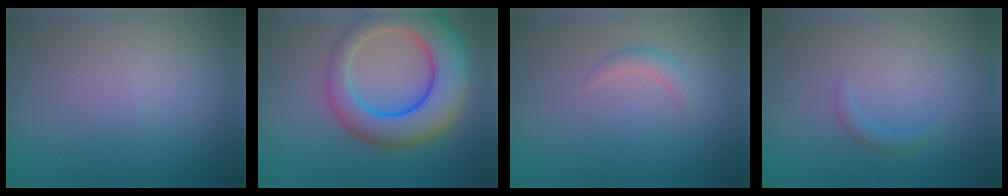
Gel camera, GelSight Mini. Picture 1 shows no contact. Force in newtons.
{"total": 10.3, "press": 10.3, "slide": 0.7}
{"total": 1.3, "press": 1.3, "slide": 0.1}
{"total": 1.0, "press": 1.0, "slide": 0.1}